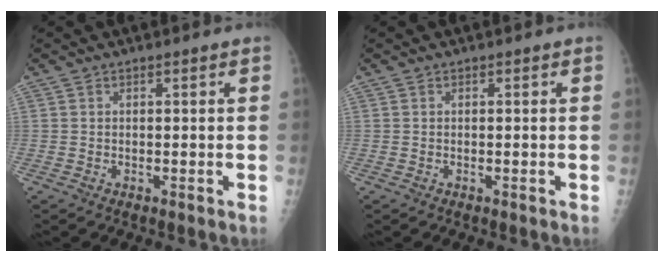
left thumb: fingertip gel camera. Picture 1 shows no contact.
{"total": 0.0}